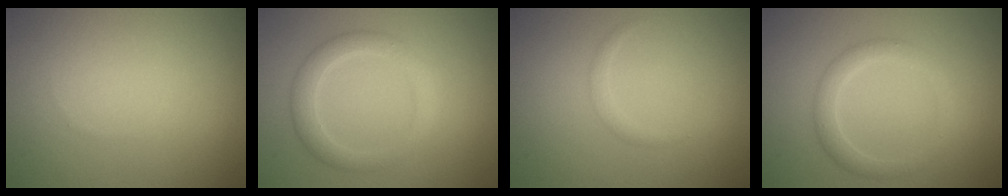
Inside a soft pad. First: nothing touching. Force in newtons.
{"total": 2.9, "press": 2.9, "slide": 0.2}
{"total": 0.9, "press": 0.9, "slide": 0.1}
{"total": 2.4, "press": 2.4, "slide": 0.1}